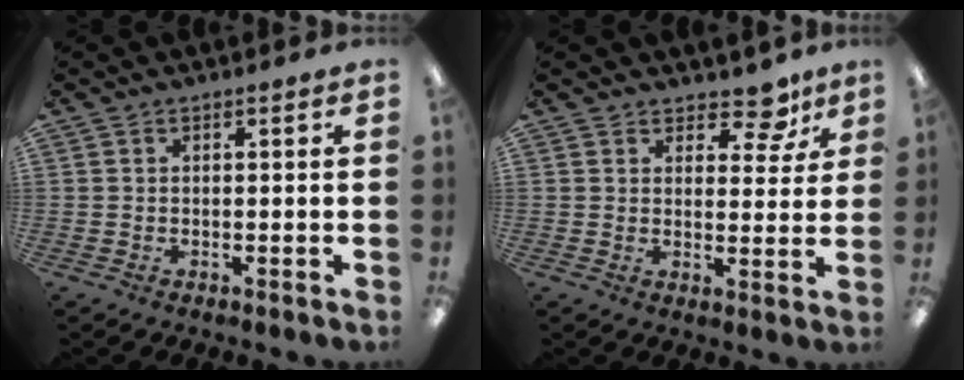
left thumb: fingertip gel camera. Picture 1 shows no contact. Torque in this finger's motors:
{"motor_torque": [-0.20, -0.11, -0.19, -0.34, 0.04]}